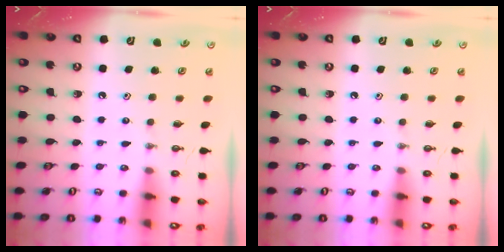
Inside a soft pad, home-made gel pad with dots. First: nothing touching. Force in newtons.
{"total": 0.0}